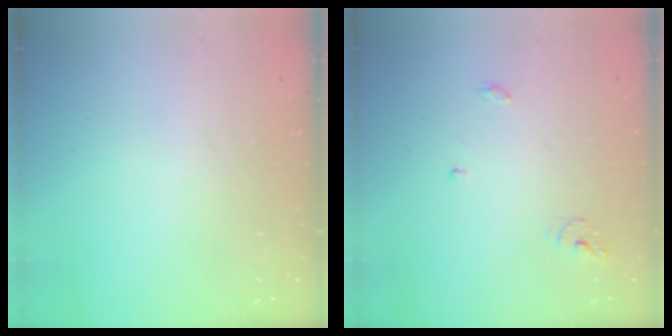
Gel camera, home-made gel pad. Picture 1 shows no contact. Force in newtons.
{"total": 4.1, "press": 4.0, "slide": 0.3}